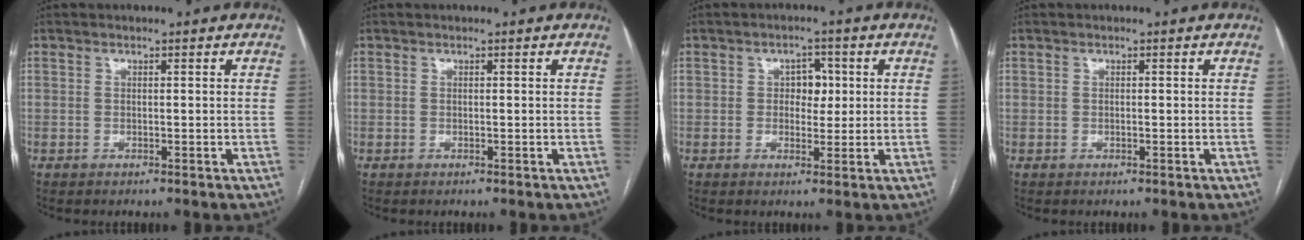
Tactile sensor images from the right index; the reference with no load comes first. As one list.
[{"total": 0.0}, {"total": 3.5, "force": [0.6, 2.4, 2.6], "torque": [-0.031, 0.010, 0.010]}, {"total": 0.0}]